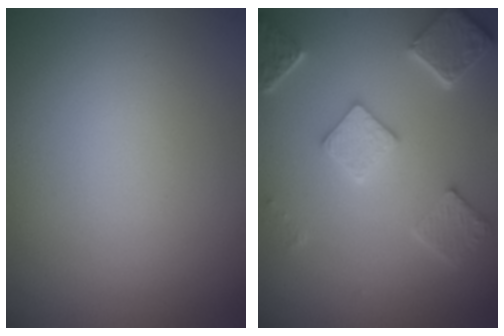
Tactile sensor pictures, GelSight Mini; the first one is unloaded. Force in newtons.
{"total": 5.0, "press": 4.0, "slide": 3.0}